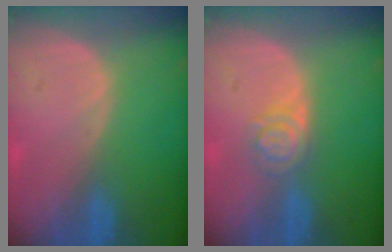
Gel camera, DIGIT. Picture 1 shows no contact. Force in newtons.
{"total": 4.1, "press": 3.8, "slide": 1.7}